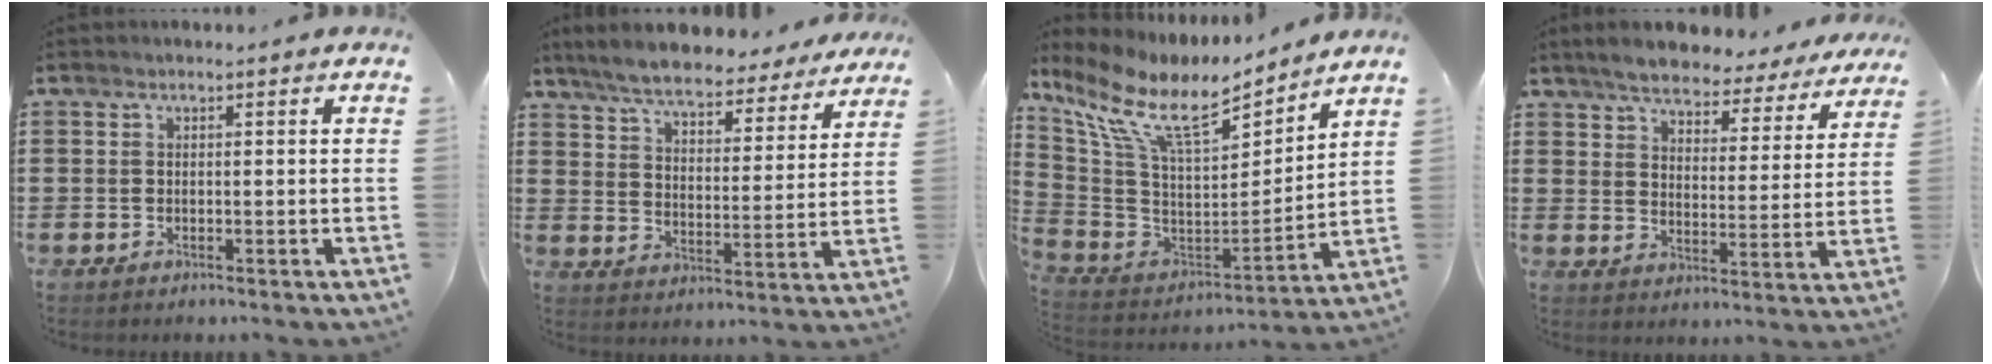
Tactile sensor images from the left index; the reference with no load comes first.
{"total": 7.3, "force": [6.9, 0.7, 2.3], "torque": [-0.077, -0.040, 0.121]}
{"total": 11.4, "force": [8.1, 3.6, 7.2], "torque": [-0.172, -0.048, 0.141]}
{"total": 5.5, "force": [5.2, 0.8, 1.4], "torque": [-0.054, -0.031, 0.088]}